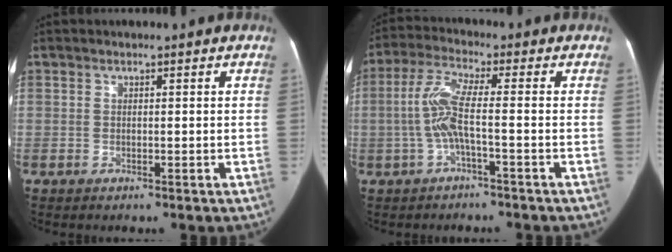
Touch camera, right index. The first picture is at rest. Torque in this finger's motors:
{"motor_torque": [1.20, -0.28, 0.59, 0.20]}